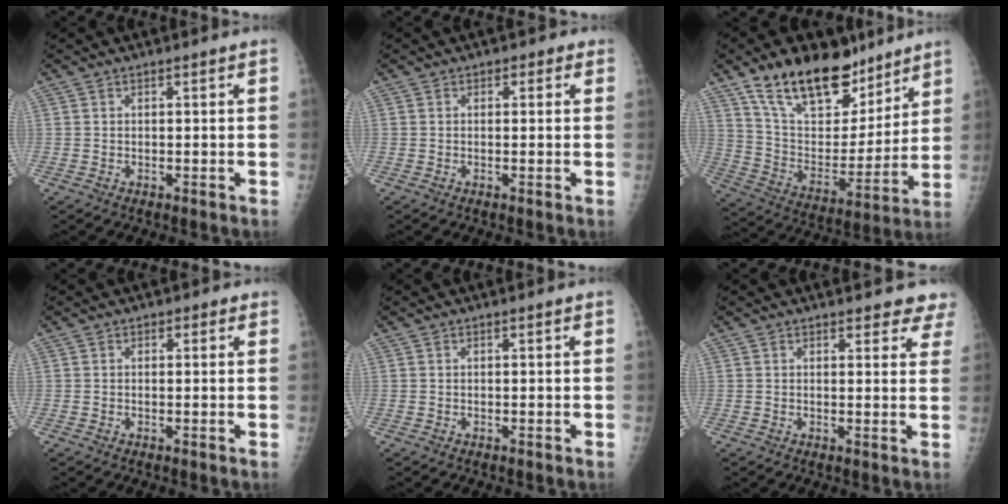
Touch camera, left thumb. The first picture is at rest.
{"total": 1.5, "force": [0.6, 1.2, 0.7], "torque": [0.007, 0.002, -0.001]}
{"total": 22.2, "force": [15.3, 11.2, 11.6], "torque": [-0.149, -0.070, 0.264]}
{"total": 1.1, "force": [0.5, 0.9, 0.4], "torque": [0.008, 0.001, 0.001]}
{"total": 0.0}
{"total": 5.9, "force": [5.3, 2.1, 1.6], "torque": [0.024, -0.023, 0.044]}